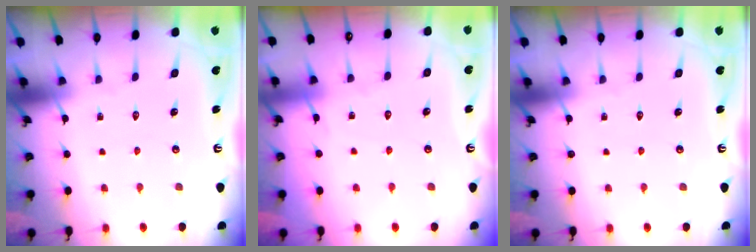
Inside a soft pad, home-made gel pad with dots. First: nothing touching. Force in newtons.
{"total": 2.6, "press": 2.6, "slide": 0.5}
{"total": 0.0}